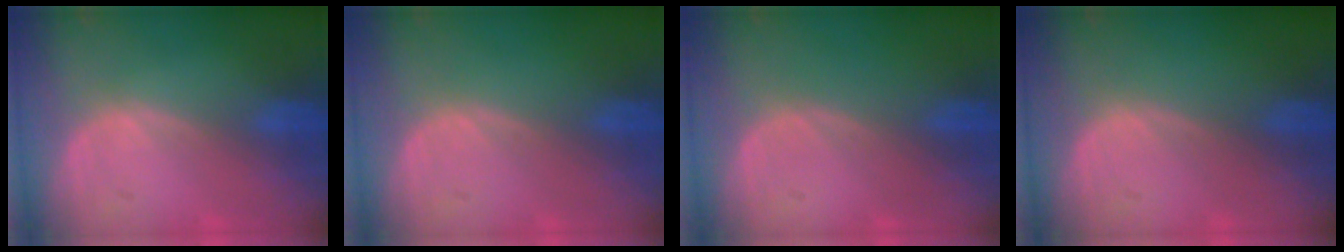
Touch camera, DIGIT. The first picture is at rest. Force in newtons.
{"total": 0.0}
{"total": 0.0}
{"total": 0.0}